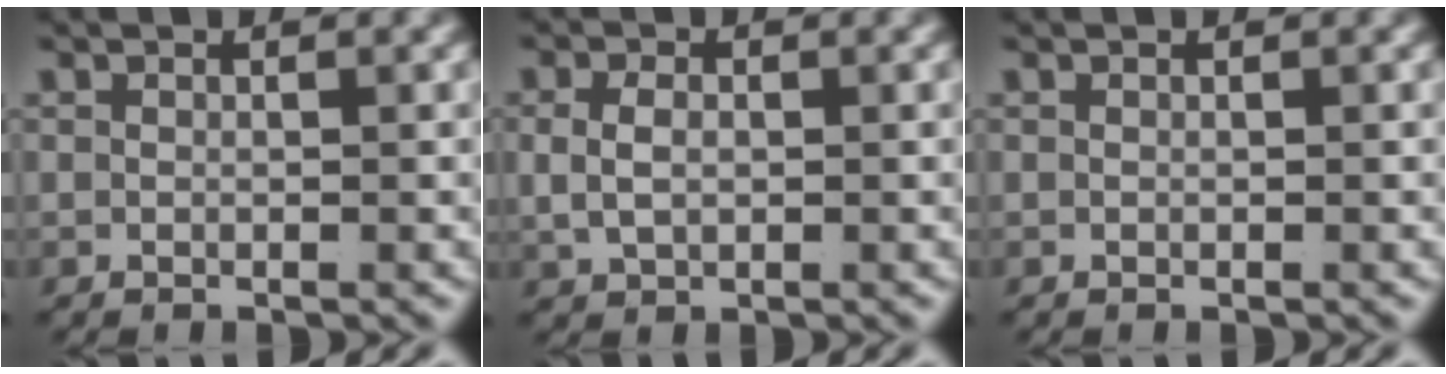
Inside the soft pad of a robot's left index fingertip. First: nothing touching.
{"total": 2.1, "force": [0.1, 1.3, 1.6], "torque": [-0.038, -0.007, 0.013]}
{"total": 0.0}